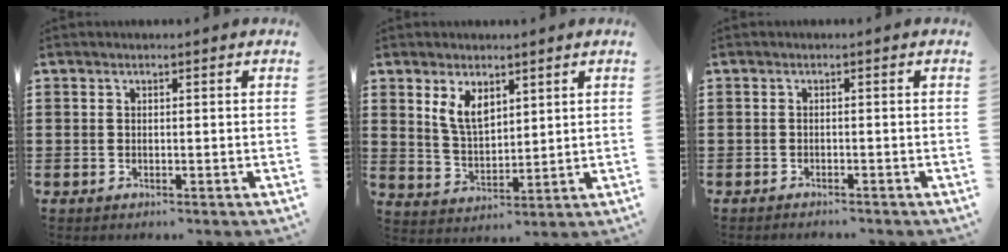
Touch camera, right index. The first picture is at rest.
{"total": 5.4, "force": [2.9, 2.8, 3.5], "torque": [-0.079, 0.005, 0.052]}
{"total": 1.0, "force": [-1.0, -0.1, -0.1], "torque": [-0.001, 0.000, -0.020]}